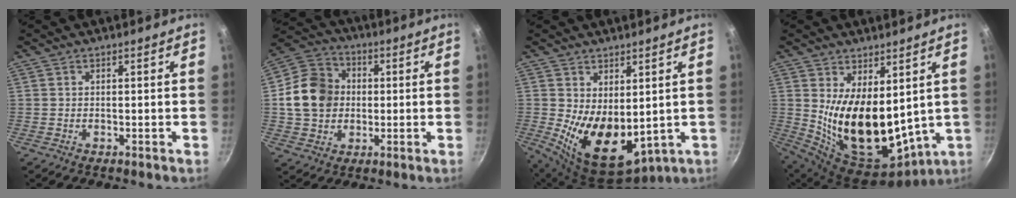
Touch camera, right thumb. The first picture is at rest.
{"total": 13.3, "force": [0.5, 11.2, 7.1], "torque": [-0.105, 0.019, -0.001]}
{"total": 12.3, "force": [0.9, 7.3, 9.9], "torque": [-0.138, -0.041, 0.040]}
{"total": 18.6, "force": [3.3, 10.2, 15.3], "torque": [-0.232, -0.055, 0.087]}